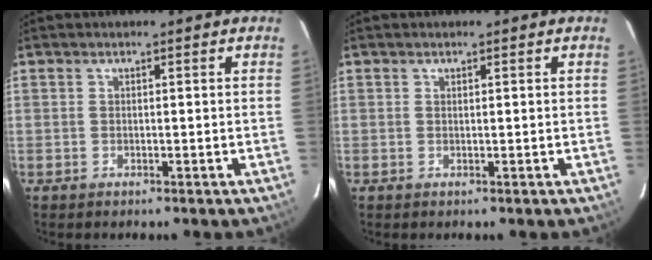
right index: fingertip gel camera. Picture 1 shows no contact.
{"total": 0.0}